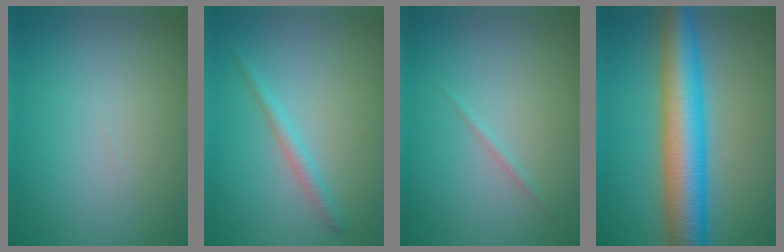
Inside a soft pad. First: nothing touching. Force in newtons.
{"total": 1.6, "press": 1.6, "slide": 0.2}
{"total": 0.5, "press": 0.5, "slide": 0.0}
{"total": 9.3, "press": 9.3, "slide": 0.1}